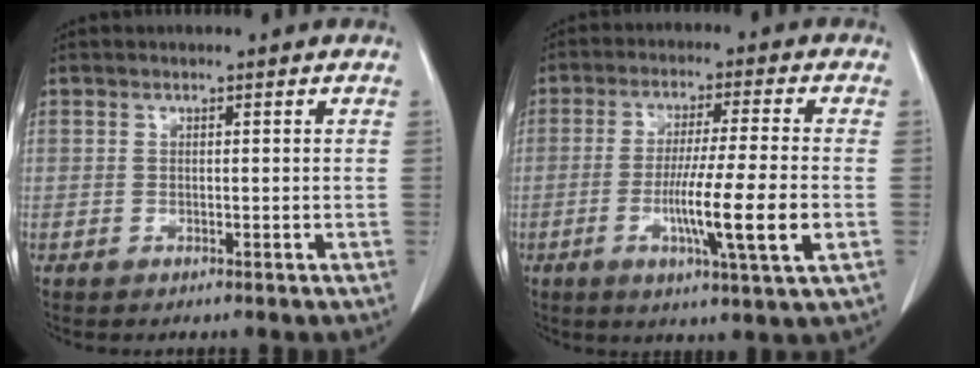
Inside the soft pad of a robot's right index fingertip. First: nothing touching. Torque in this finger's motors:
{"motor_torque": [1.74, -0.40, 0.86, 0.17]}